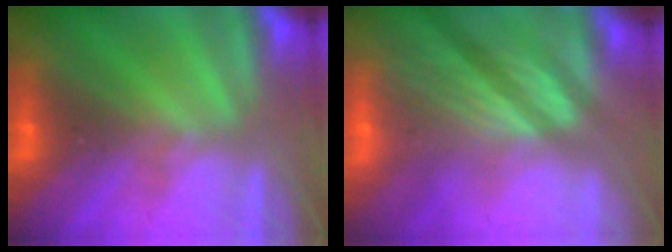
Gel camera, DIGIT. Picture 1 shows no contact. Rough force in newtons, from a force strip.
{"total": 7.8}